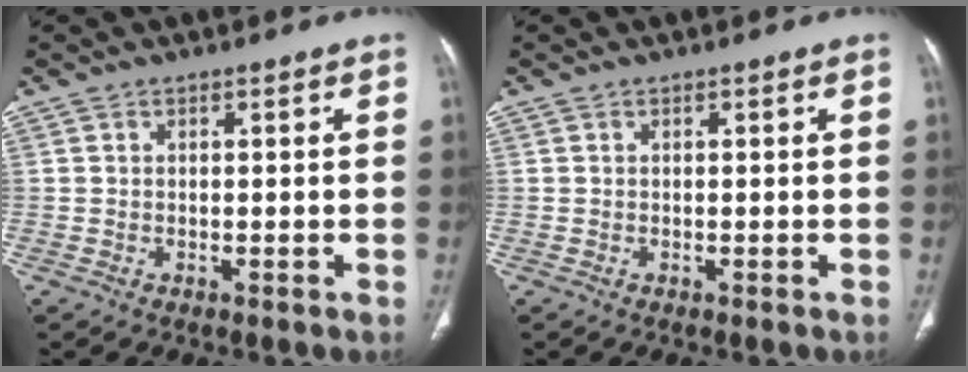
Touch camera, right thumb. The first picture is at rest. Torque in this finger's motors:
{"motor_torque": [0.04, 0.03, 0.00, -0.02, 0.00]}